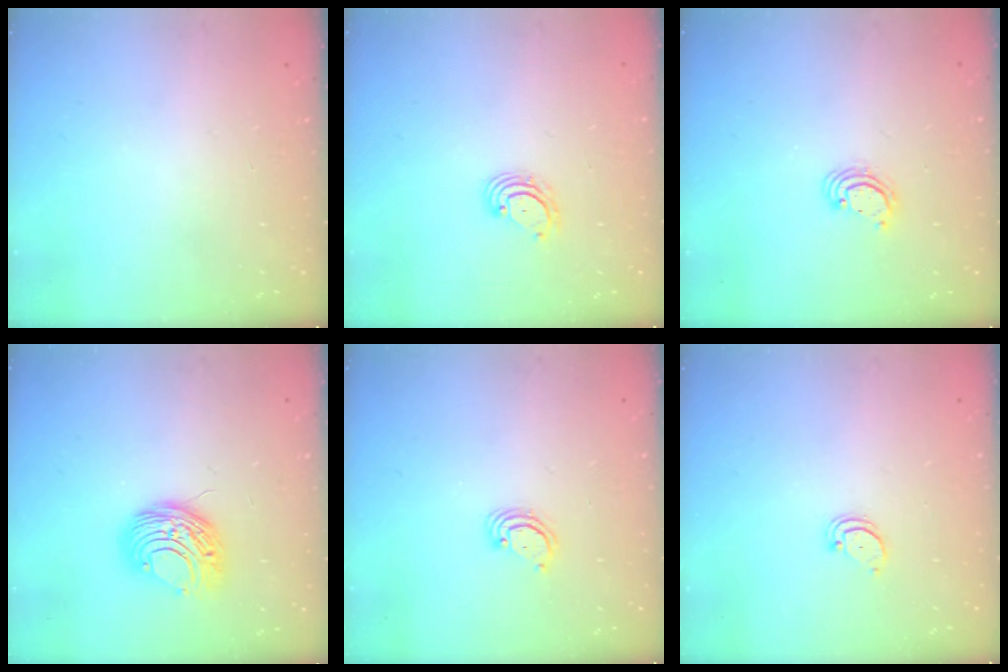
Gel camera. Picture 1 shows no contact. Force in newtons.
{"total": 3.7, "press": 3.7, "slide": 0.4}
{"total": 2.4, "press": 2.4, "slide": 0.1}
{"total": 9.0, "press": 9.0, "slide": 0.5}
{"total": 2.8, "press": 2.8, "slide": 0.3}
{"total": 1.5, "press": 1.5, "slide": 0.2}